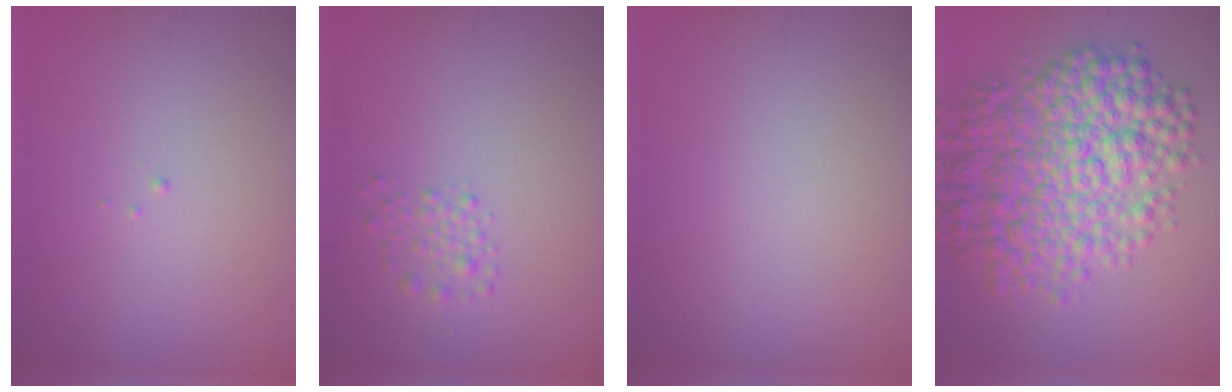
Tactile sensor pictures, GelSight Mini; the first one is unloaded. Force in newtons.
{"total": 1.4, "press": 1.3, "slide": 0.1}
{"total": 0.0}
{"total": 9.6, "press": 9.6, "slide": 0.1}